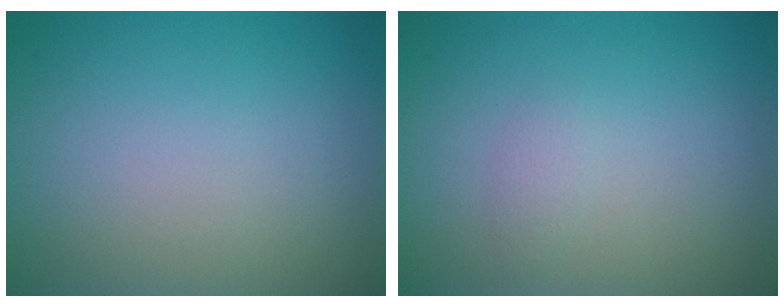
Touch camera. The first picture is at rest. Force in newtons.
{"total": 0.9, "press": 0.9, "slide": 0.0}